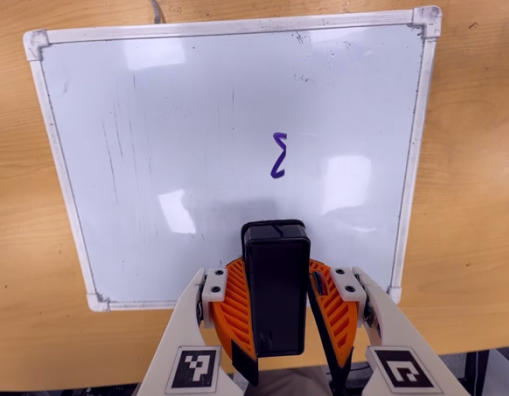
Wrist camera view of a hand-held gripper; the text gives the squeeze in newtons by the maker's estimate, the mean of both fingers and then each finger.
{"total": 8.6, "left": 9.0, "right": 8.1}